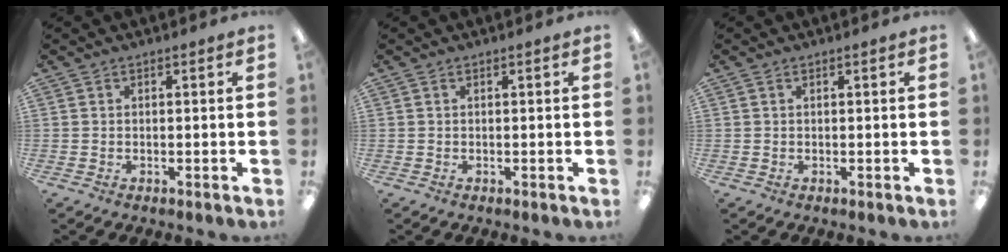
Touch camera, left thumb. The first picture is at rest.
{"total": 0.0}
{"total": 0.6, "force": [0.2, 0.1, 0.5], "torque": [-0.010, 0.001, 0.004]}